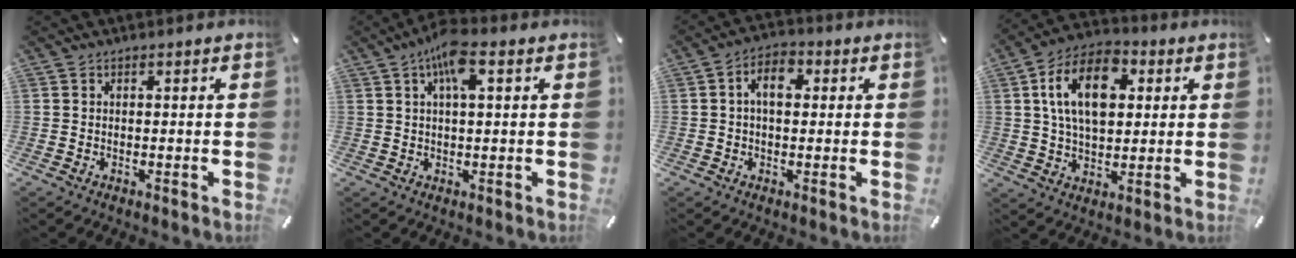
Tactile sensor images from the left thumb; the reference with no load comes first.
{"total": 7.1, "force": [2.9, 2.2, 6.1], "torque": [-0.117, 0.005, 0.047]}
{"total": 6.2, "force": [0.8, 3.9, 4.8], "torque": [-0.079, 0.008, 0.010]}
{"total": 15.6, "force": [3.9, 10.0, 11.3], "torque": [-0.215, 0.008, 0.065]}